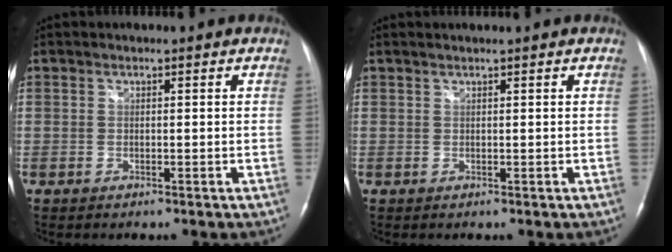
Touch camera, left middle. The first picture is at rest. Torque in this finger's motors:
{"motor_torque": [0.07, -0.11, 0.04, -0.01]}